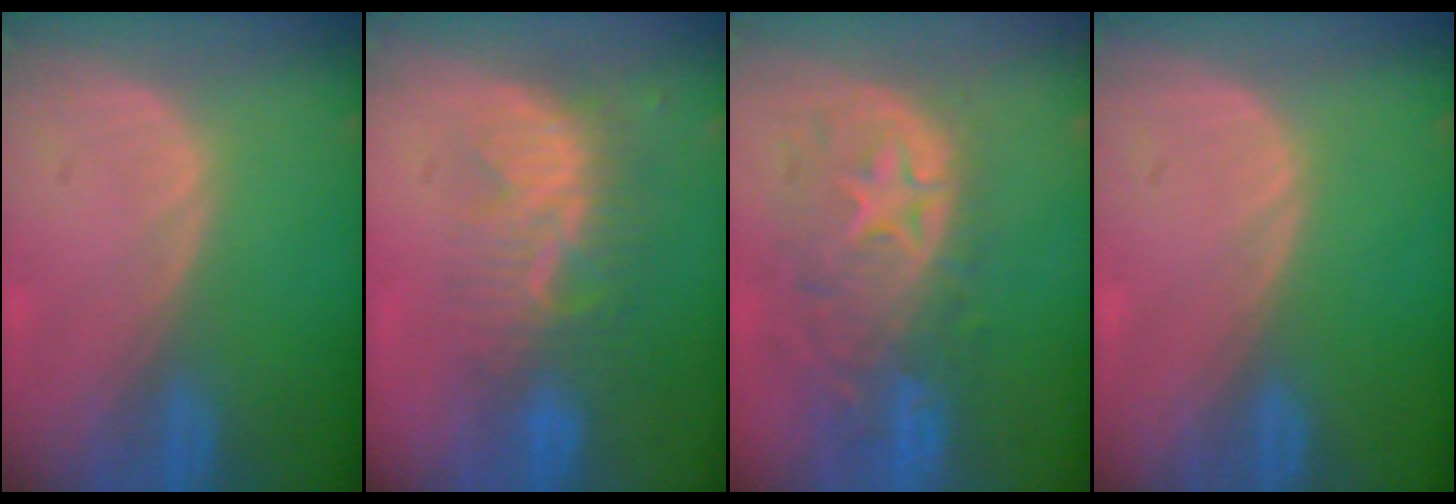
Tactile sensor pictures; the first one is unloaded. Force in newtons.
{"total": 8.4, "press": 7.6, "slide": 3.6}
{"total": 10.8, "press": 9.7, "slide": 4.8}
{"total": 0.0}